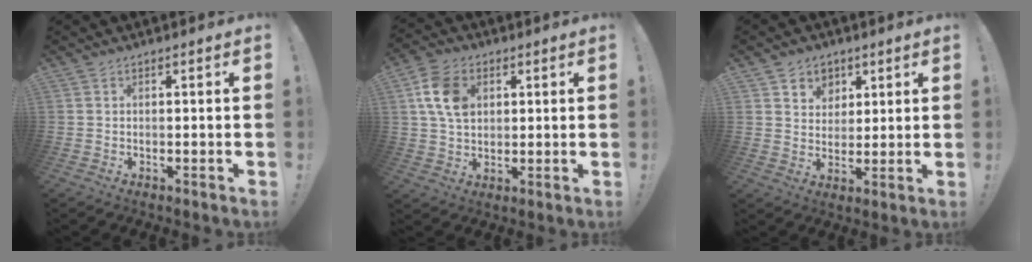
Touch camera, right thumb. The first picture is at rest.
{"total": 12.2, "force": [3.9, 9.1, 7.2], "torque": [-0.120, 0.004, 0.080]}
{"total": 6.6, "force": [3.2, 5.7, 0.8], "torque": [-0.010, -0.028, 0.063]}